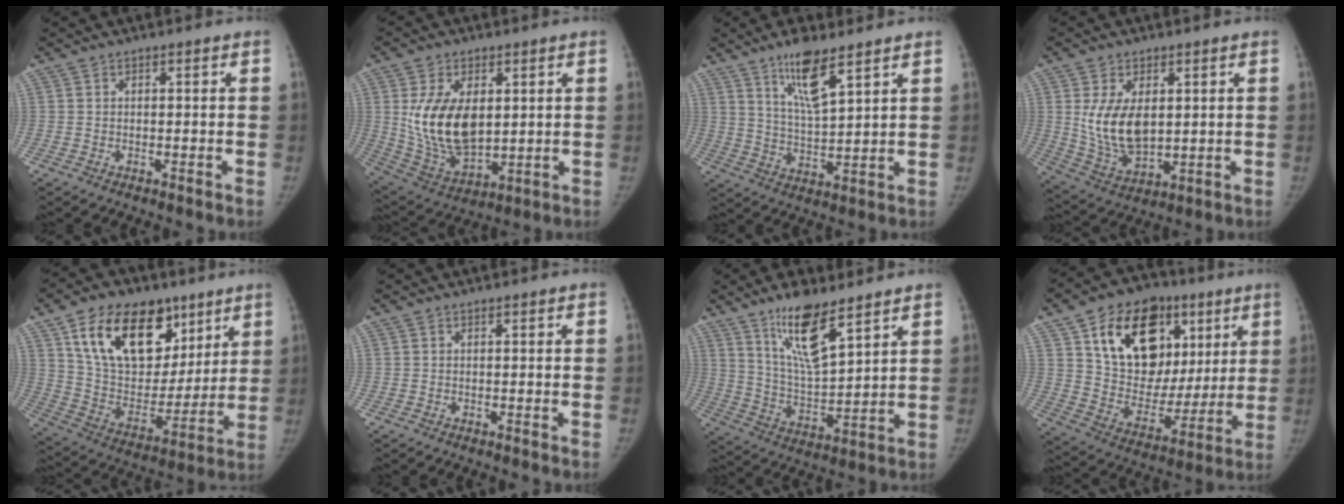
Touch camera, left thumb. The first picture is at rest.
{"total": 15.7, "force": [2.5, 9.3, 12.5], "torque": [-0.207, -0.020, 0.065]}
{"total": 9.7, "force": [6.2, 2.3, 7.1], "torque": [-0.123, -0.040, 0.119]}
{"total": 11.7, "force": [2.0, 6.9, 9.2], "torque": [-0.152, -0.019, 0.055]}
{"total": 24.2, "force": [12.4, 15.1, 14.2], "torque": [-0.199, -0.032, 0.220]}
{"total": 0.0}
{"total": 13.2, "force": [8.5, 3.7, 9.3], "torque": [-0.154, -0.057, 0.168]}
{"total": 25.0, "force": [10.2, 17.0, 15.2], "torque": [-0.189, -0.003, 0.176]}